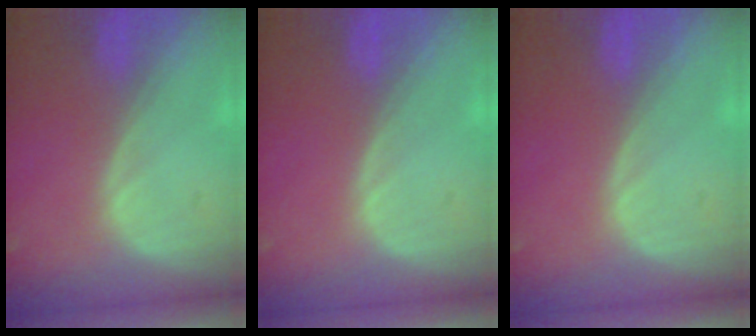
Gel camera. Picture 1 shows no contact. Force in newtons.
{"total": 0.0}
{"total": 0.0}